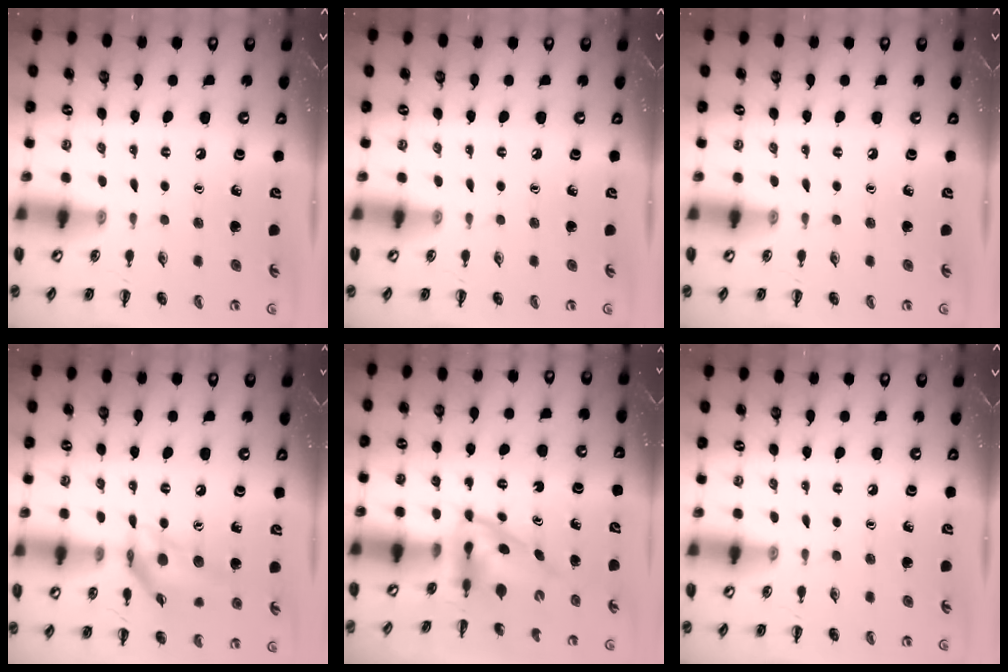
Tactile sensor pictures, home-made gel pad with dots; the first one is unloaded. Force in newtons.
{"total": 0.0}
{"total": 0.0}
{"total": 15.3, "press": 15.0, "slide": 3.1}
{"total": 3.8, "press": 3.7, "slide": 0.6}
{"total": 0.0}